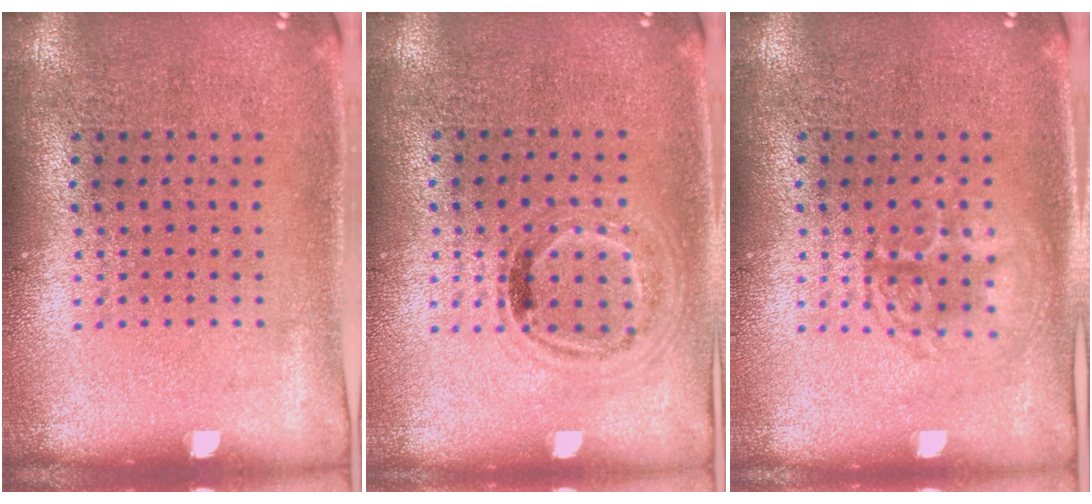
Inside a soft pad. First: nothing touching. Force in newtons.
{"total": 0.9, "press": 0.9, "slide": 0.3}
{"total": 1.1, "press": 1.1, "slide": 0.2}